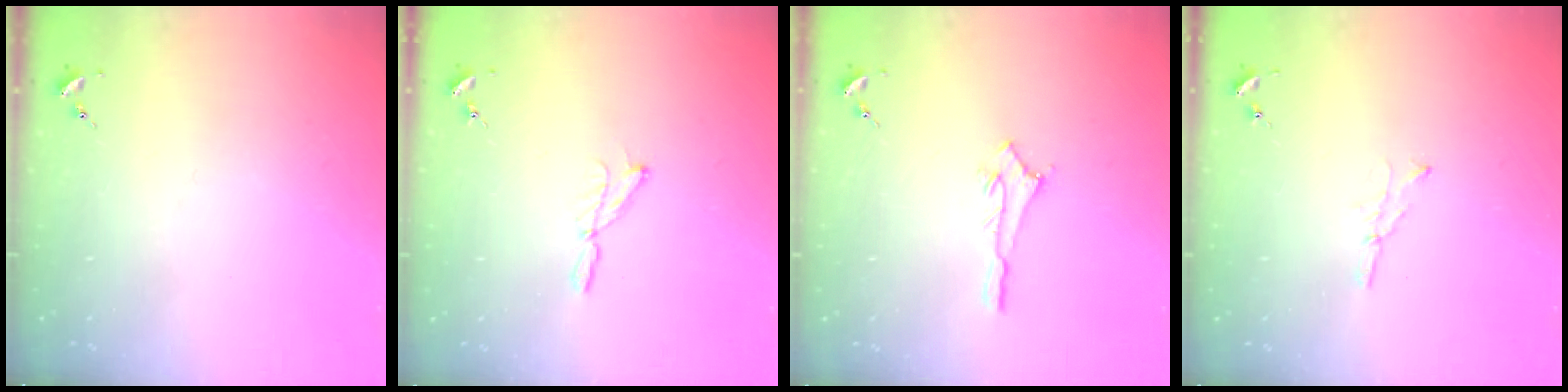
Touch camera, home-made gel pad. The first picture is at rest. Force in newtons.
{"total": 3.9, "press": 3.9, "slide": 0.4}
{"total": 3.2, "press": 3.2, "slide": 0.1}
{"total": 2.8, "press": 2.8, "slide": 0.3}